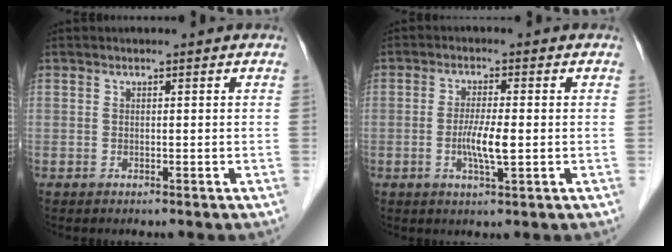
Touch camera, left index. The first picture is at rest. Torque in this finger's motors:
{"motor_torque": [0.50, 0.36, 0.15, 0.05]}